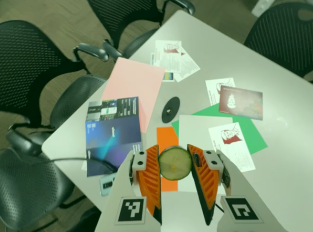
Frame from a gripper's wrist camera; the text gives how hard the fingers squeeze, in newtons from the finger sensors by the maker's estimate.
{"total": 12.3, "left": 12.3, "right": 12.2}